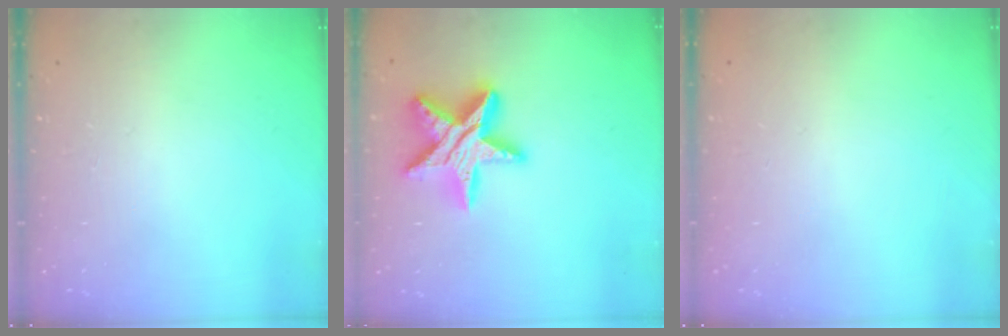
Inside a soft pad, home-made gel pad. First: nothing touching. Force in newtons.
{"total": 17.3, "press": 17.3, "slide": 1.2}
{"total": 0.0}